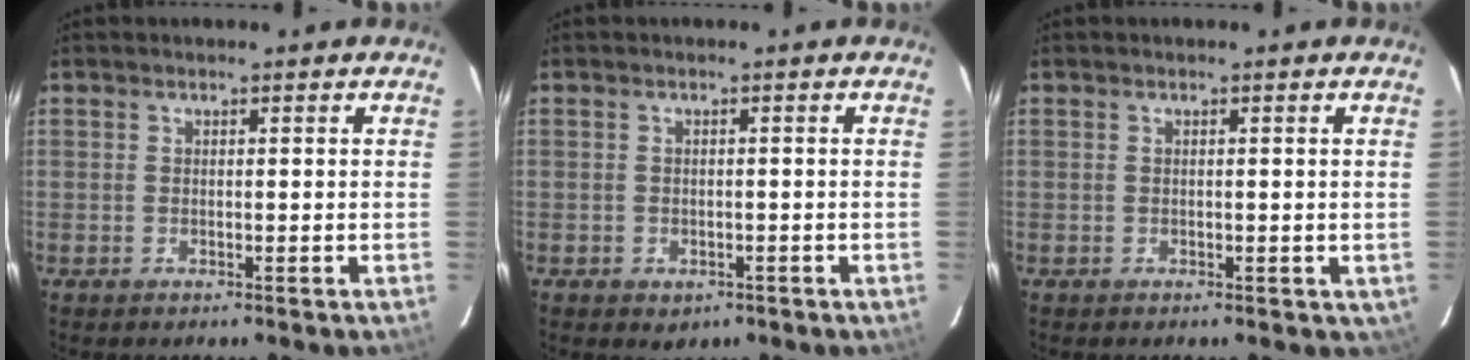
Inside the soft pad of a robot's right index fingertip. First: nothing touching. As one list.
[{"total": 1.9, "force": [-1.0, 1.5, 0.5], "torque": [-0.013, 0.001, -0.009]}, {"total": 0.9, "force": [-0.1, 0.8, 0.3], "torque": [0.004, -0.002, 0.001]}]